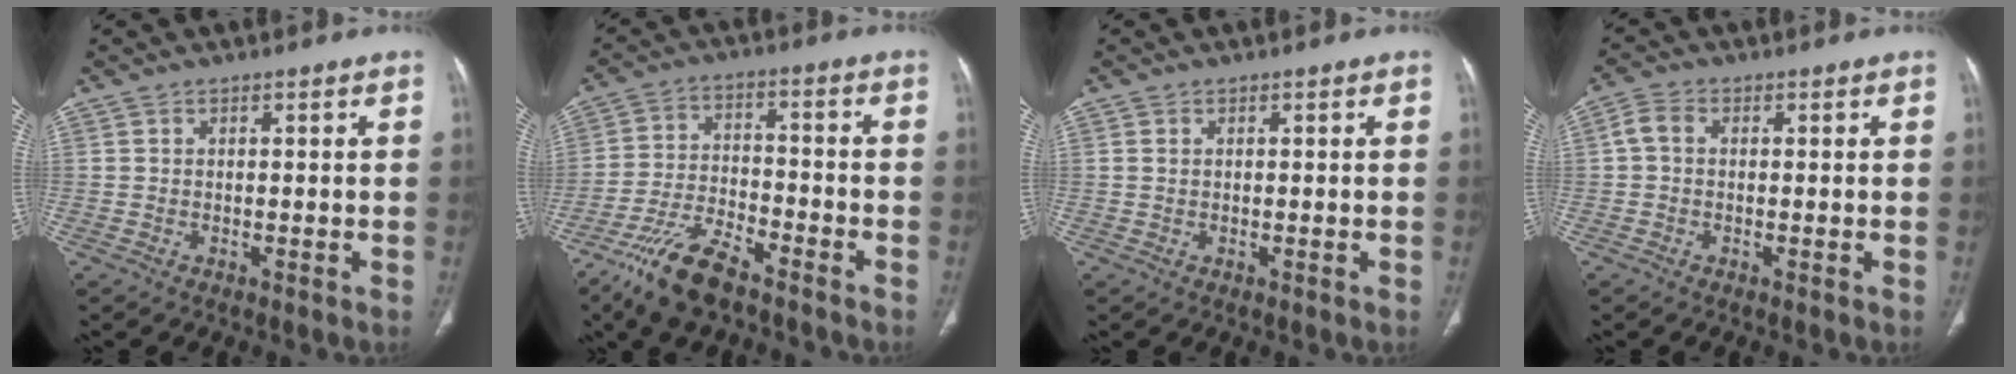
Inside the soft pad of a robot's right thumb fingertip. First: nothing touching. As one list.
[{"total": 11.4, "force": [-8.2, 4.0, 6.9], "torque": [-0.138, 0.033, -0.158]}, {"total": 0.9, "force": [0.3, 0.6, 0.6], "torque": [-0.012, 0.001, 0.009]}, {"total": 3.0, "force": [0.2, 2.2, 2.1], "torque": [-0.042, 0.009, -0.003]}]